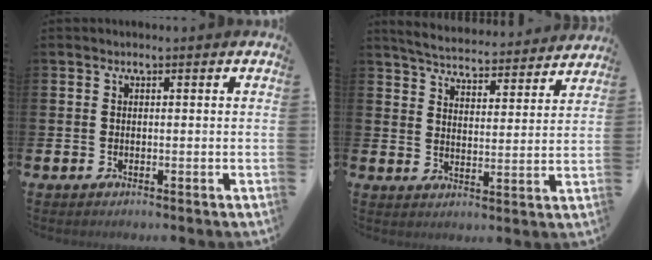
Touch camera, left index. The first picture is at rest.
{"total": 5.5, "force": [5.4, 0.5, 0.7], "torque": [-0.039, -0.040, 0.094]}